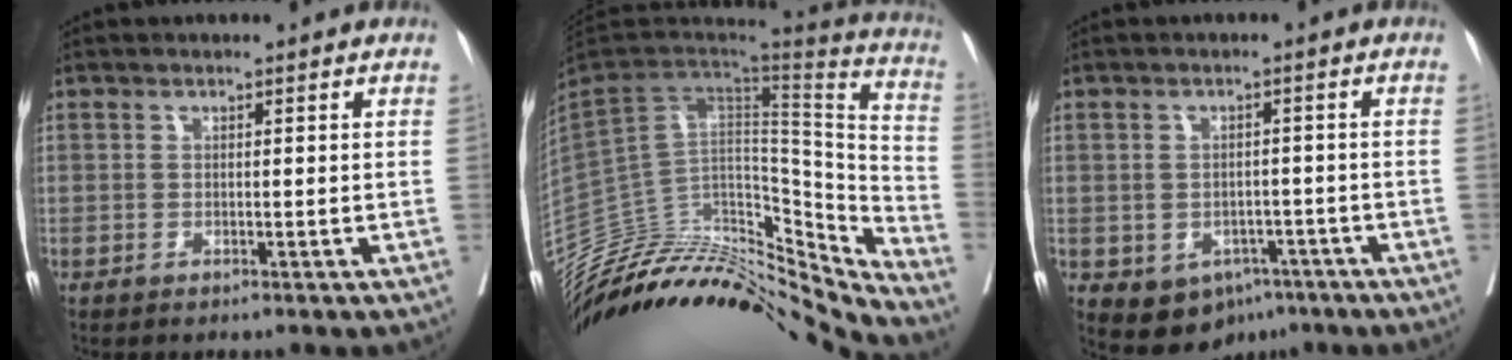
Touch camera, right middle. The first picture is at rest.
{"total": 33.1, "force": [-30.1, 7.7, 11.4], "torque": [-0.161, 0.008, -0.442]}
{"total": 7.2, "force": [-3.8, 5.2, 3.3], "torque": [-0.044, 0.010, -0.044]}